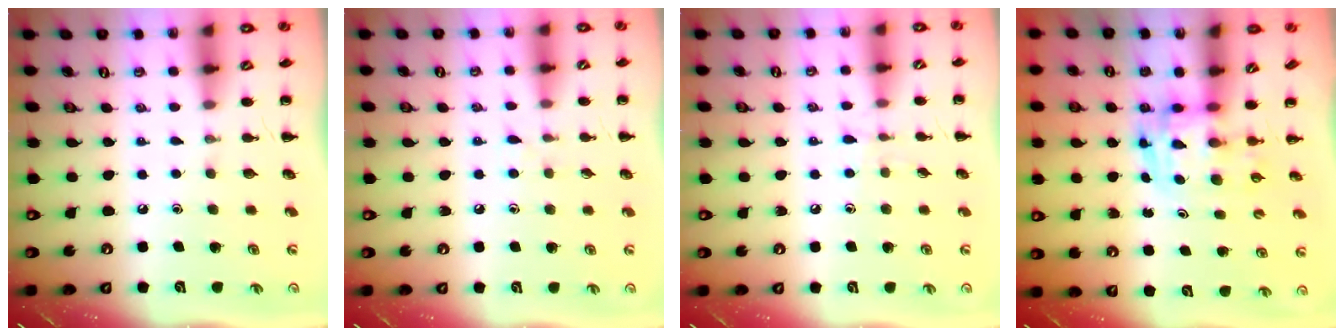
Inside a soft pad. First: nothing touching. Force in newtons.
{"total": 3.9, "press": 3.5, "slide": 1.7}
{"total": 5.4, "press": 5.0, "slide": 2.0}
{"total": 3.6, "press": 3.5, "slide": 0.6}